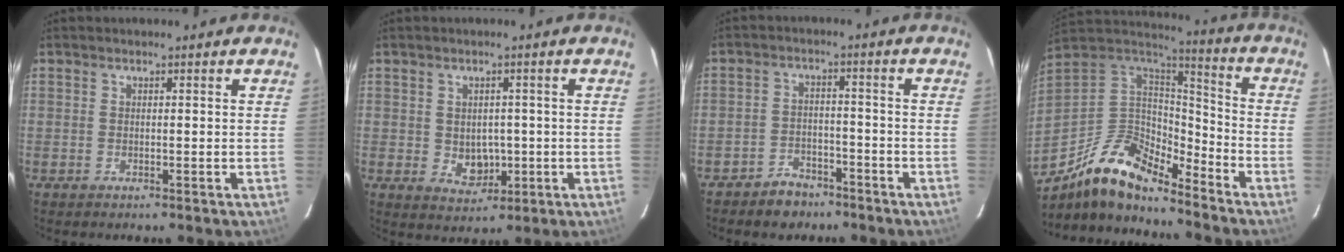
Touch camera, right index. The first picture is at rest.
{"total": 4.9, "force": [-0.4, 4.1, 2.7], "torque": [-0.047, 0.000, 0.006]}
{"total": 5.7, "force": [-4.5, 3.3, 1.1], "torque": [-0.042, 0.017, -0.067]}
{"total": 18.3, "force": [-14.0, 5.8, 10.3], "torque": [-0.211, -0.012, -0.268]}